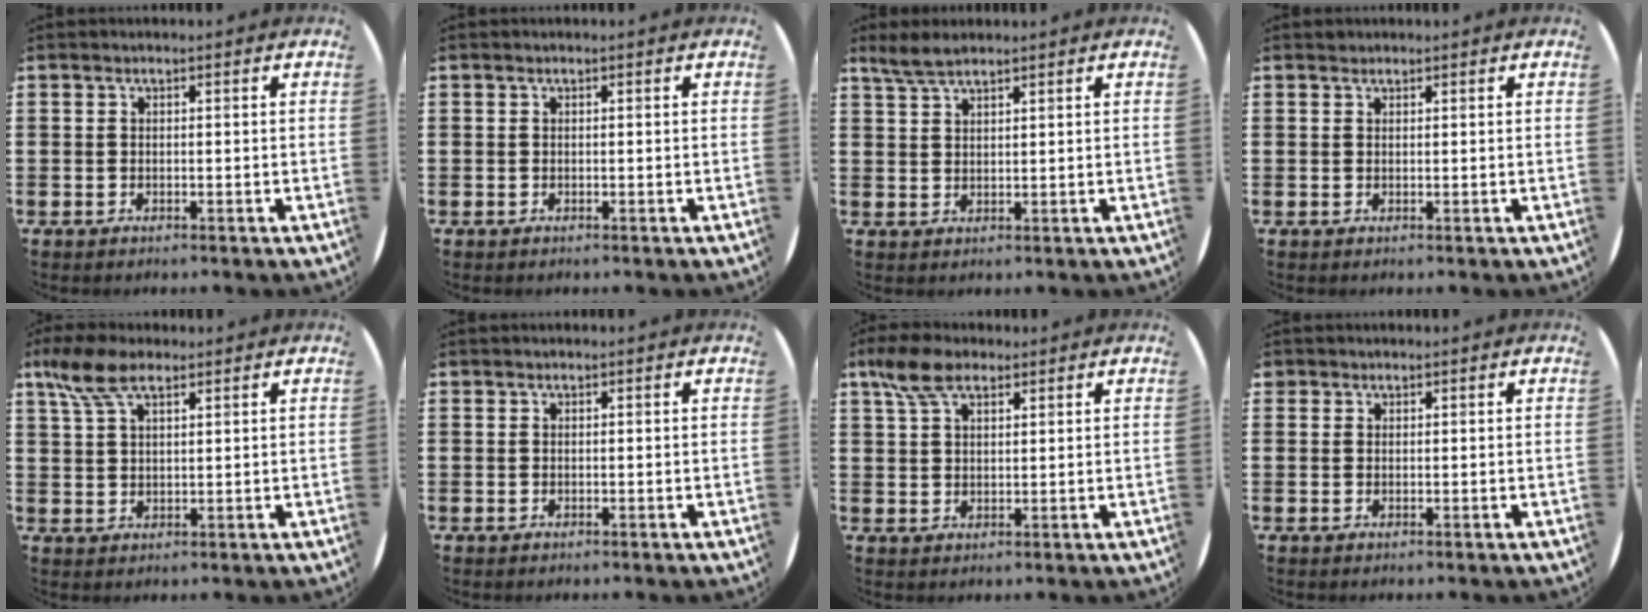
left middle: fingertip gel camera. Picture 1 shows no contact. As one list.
[{"total": 0.0}, {"total": 3.2, "force": [2.8, 0.6, 1.5], "torque": [-0.035, 0.002, 0.052]}, {"total": 0.5, "force": [0.5, 0.2, -0.1], "torque": [0.002, 0.004, 0.009]}, {"total": 6.3, "force": [4.0, 2.6, 4.0], "torque": [-0.089, 0.004, 0.074]}, {"total": 0.0}, {"total": 5.7, "force": [3.8, 2.8, 3.2], "torque": [-0.072, 0.007, 0.071]}, {"total": 0.8, "force": [0.6, 0.4, -0.1], "torque": [0.000, 0.003, 0.013]}]